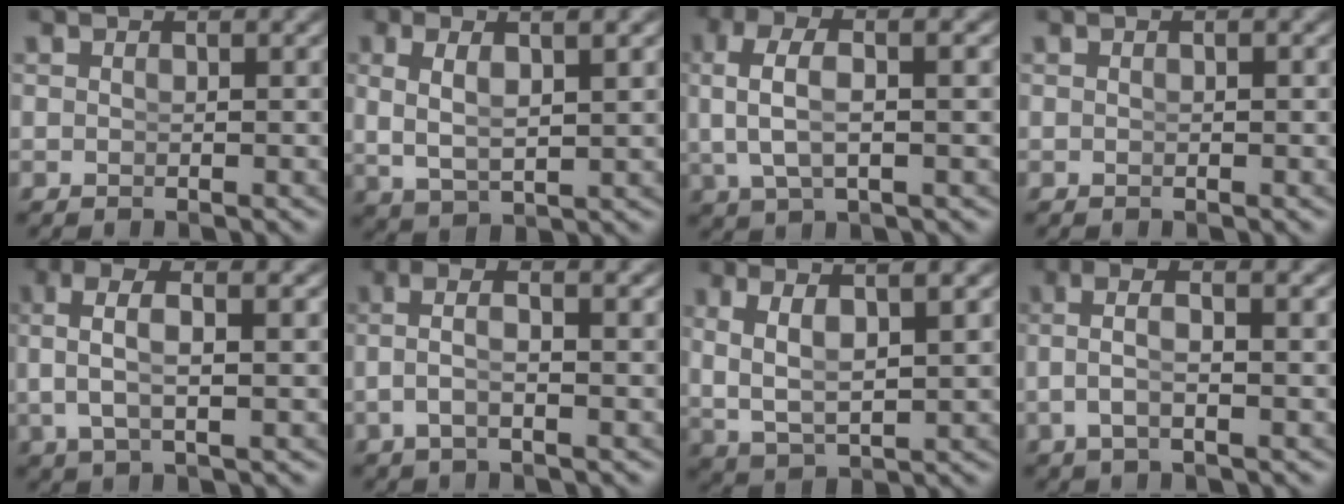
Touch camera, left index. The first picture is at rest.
{"total": 5.4, "force": [1.2, 3.2, 4.2], "torque": [-0.092, -0.004, 0.031]}
{"total": 4.7, "force": [1.0, 1.8, 4.2], "torque": [-0.090, 0.003, 0.025]}
{"total": 0.0}
{"total": 4.9, "force": [1.6, 1.9, 4.2], "torque": [-0.082, 0.007, 0.030]}
{"total": 3.3, "force": [-0.5, 1.1, 3.0], "torque": [-0.066, -0.008, -0.003]}
{"total": 6.5, "force": [1.4, 3.6, 5.1], "torque": [-0.109, -0.006, 0.037]}
{"total": 3.7, "force": [-0.1, 1.5, 3.4], "torque": [-0.073, -0.007, 0.002]}